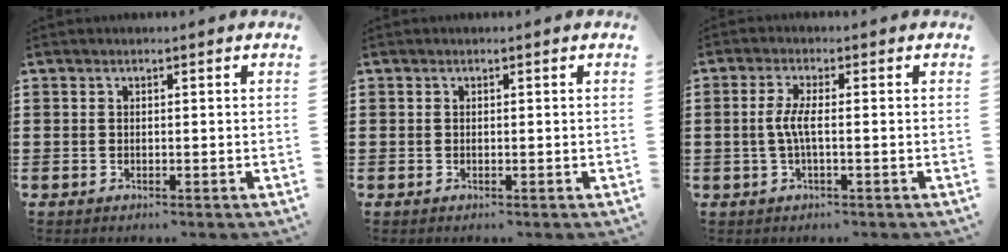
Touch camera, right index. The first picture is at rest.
{"total": 0.0}
{"total": 3.6, "force": [-0.4, 0.5, 3.5], "torque": [-0.086, -0.007, -0.017]}